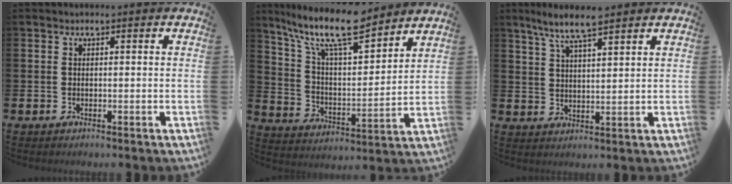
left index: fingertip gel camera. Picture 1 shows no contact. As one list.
[{"total": 12.6, "force": [10.6, 2.8, 6.3], "torque": [-0.141, -0.057, 0.184]}, {"total": 7.0, "force": [5.9, 1.0, 3.5], "torque": [-0.076, -0.016, 0.104]}]